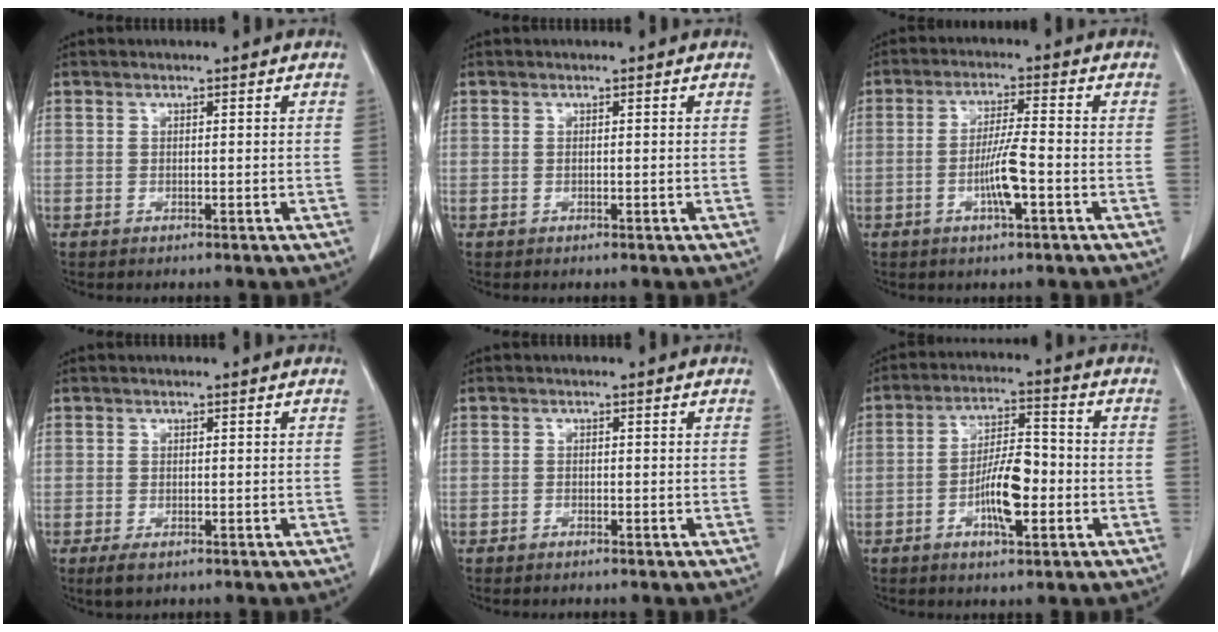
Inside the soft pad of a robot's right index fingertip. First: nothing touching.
{"total": 0.0}
{"total": 6.1, "force": [-2.0, 0.2, 5.8], "torque": [-0.114, -0.001, -0.037]}
{"total": 2.1, "force": [-1.1, 1.2, 1.3], "torque": [-0.024, -0.002, -0.012]}
{"total": 0.6, "force": [-0.6, 0.2, 0.1], "torque": [-0.004, 0.001, -0.009]}
{"total": 8.8, "force": [-2.5, 2.5, 8.0], "torque": [-0.150, 0.007, -0.045]}